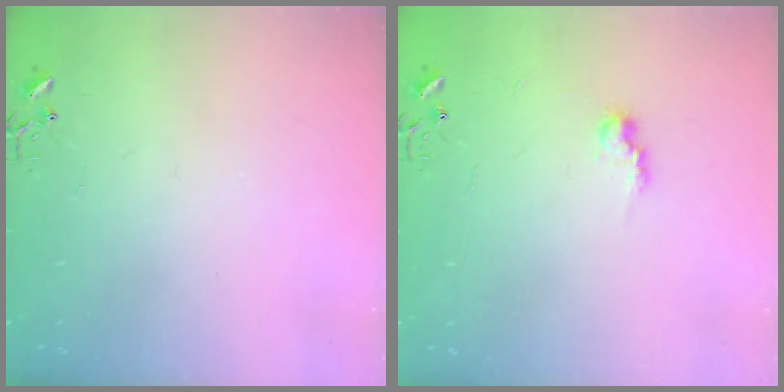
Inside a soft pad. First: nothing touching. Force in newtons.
{"total": 7.5, "press": 7.5, "slide": 0.5}